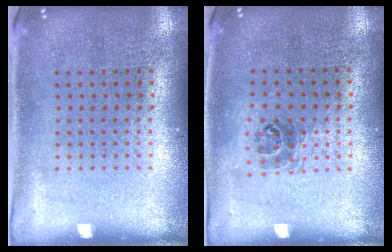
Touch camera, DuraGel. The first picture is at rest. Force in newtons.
{"total": 1.1, "press": 1.0, "slide": 0.5}